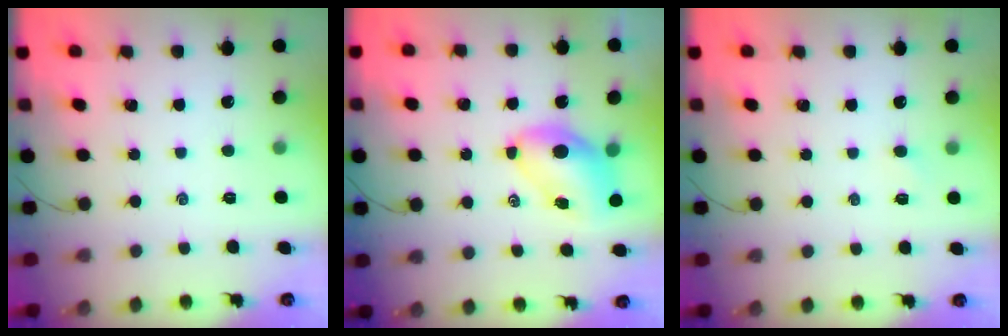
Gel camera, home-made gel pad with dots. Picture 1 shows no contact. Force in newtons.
{"total": 7.5, "press": 7.4, "slide": 1.0}
{"total": 1.4, "press": 1.3, "slide": 0.4}